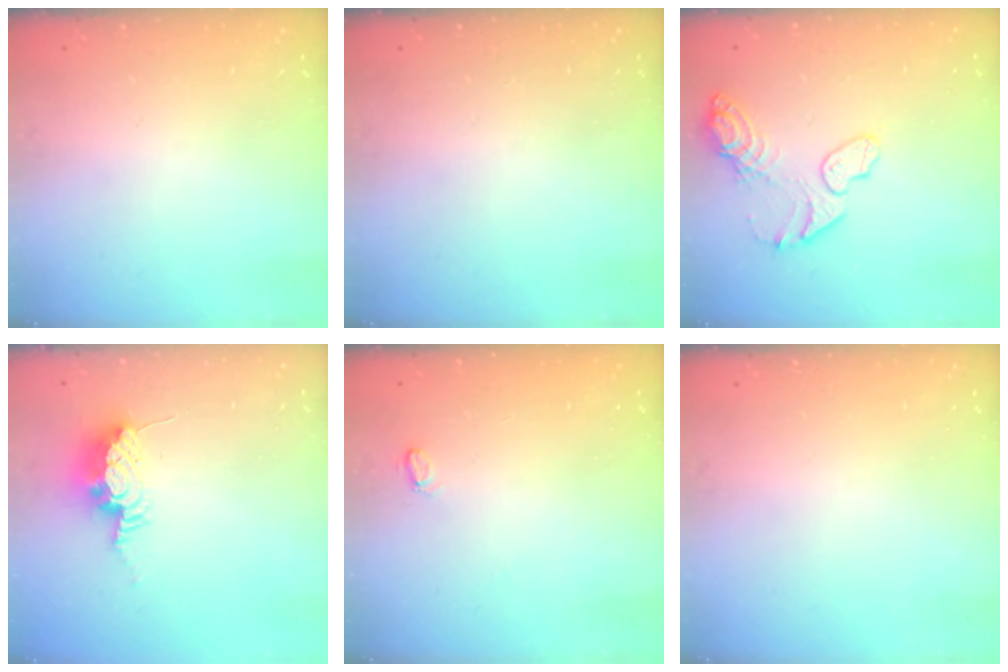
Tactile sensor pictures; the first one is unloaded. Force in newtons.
{"total": 0.0}
{"total": 13.2, "press": 11.5, "slide": 6.5}
{"total": 8.4, "press": 8.4, "slide": 0.4}
{"total": 3.8, "press": 3.8, "slide": 0.5}
{"total": 0.0}